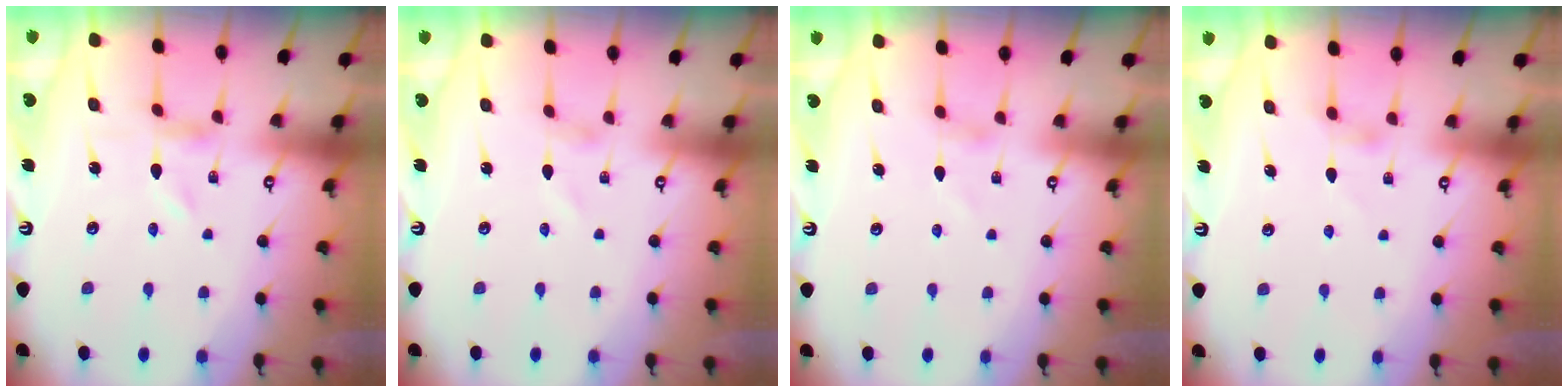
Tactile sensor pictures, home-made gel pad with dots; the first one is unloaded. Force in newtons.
{"total": 1.4, "press": 1.4, "slide": 0.1}
{"total": 0.8, "press": 0.8, "slide": 0.3}
{"total": 1.3, "press": 1.3, "slide": 0.3}